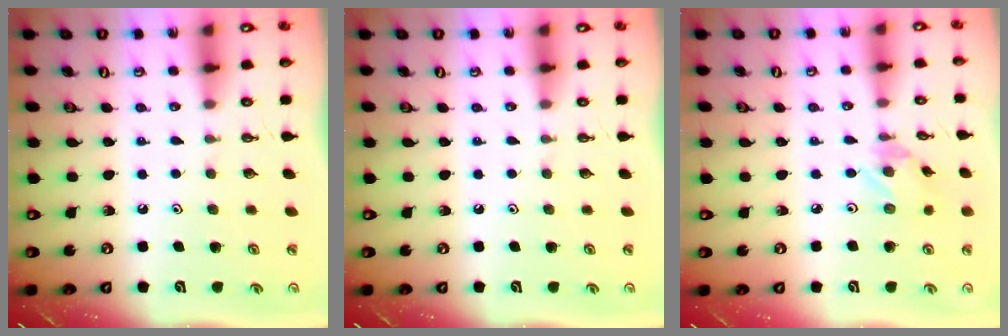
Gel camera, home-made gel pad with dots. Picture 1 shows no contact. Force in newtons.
{"total": 0.0}
{"total": 1.8, "press": 1.8, "slide": 0.2}